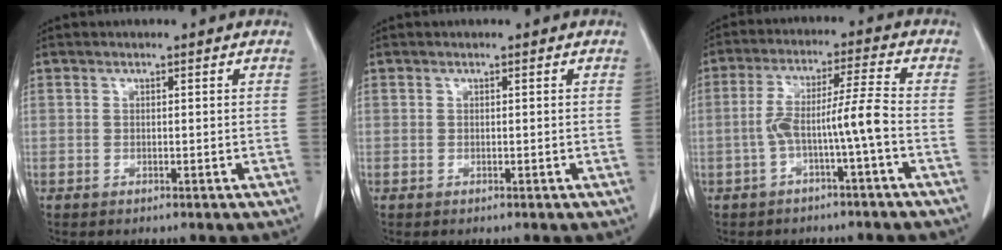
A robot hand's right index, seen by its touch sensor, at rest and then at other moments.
{"total": 0.0}
{"total": 7.3, "force": [-2.3, -0.7, 6.9], "torque": [-0.129, 0.024, -0.037]}